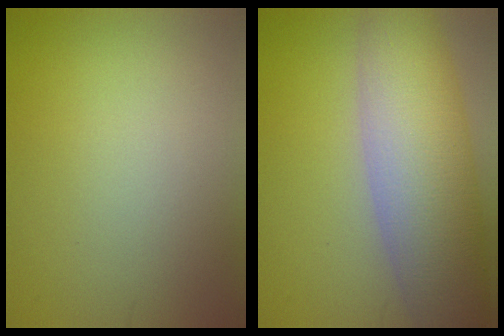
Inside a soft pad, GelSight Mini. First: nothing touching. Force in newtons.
{"total": 10.4, "press": 10.4, "slide": 0.5}